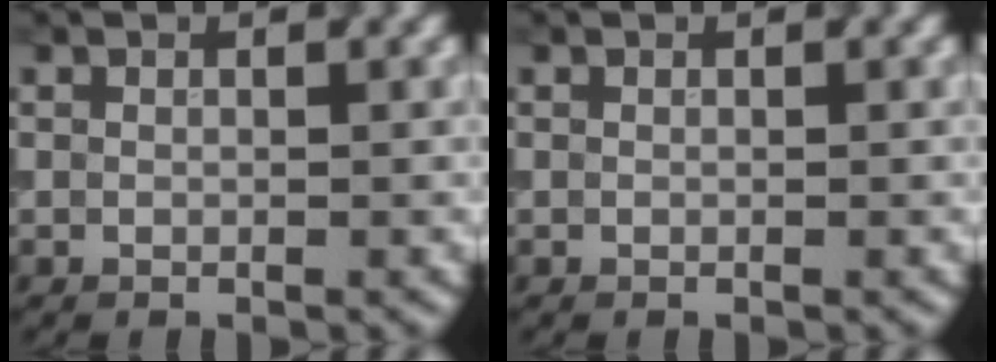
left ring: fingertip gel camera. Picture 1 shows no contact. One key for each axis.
{"total": 0.0}